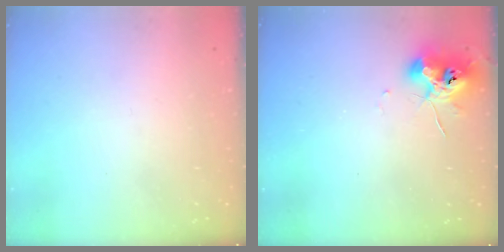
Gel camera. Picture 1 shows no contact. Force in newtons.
{"total": 9.6, "press": 9.6, "slide": 0.9}